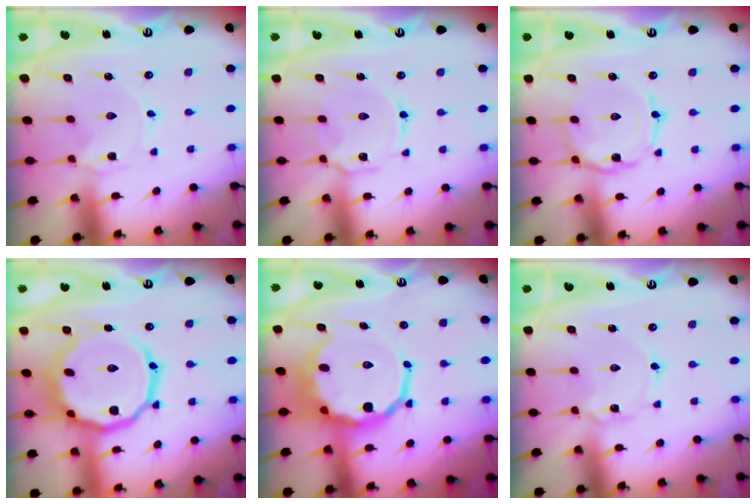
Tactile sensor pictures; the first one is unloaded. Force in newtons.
{"total": 5.8, "press": 5.8, "slide": 0.5}
{"total": 5.9, "press": 5.9, "slide": 0.3}
{"total": 19.4, "press": 19.3, "slide": 1.5}
{"total": 12.7, "press": 12.1, "slide": 3.6}
{"total": 2.4, "press": 2.4, "slide": 0.1}